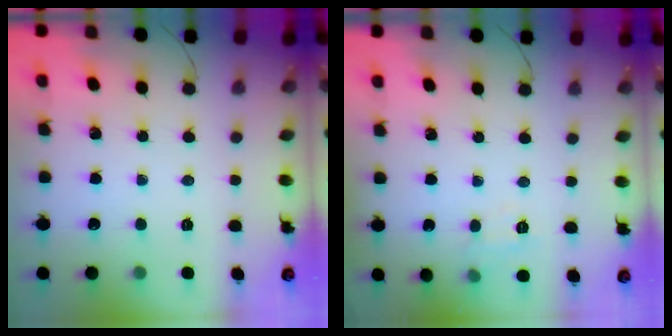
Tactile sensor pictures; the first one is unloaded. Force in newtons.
{"total": 7.0, "press": 6.8, "slide": 1.7}